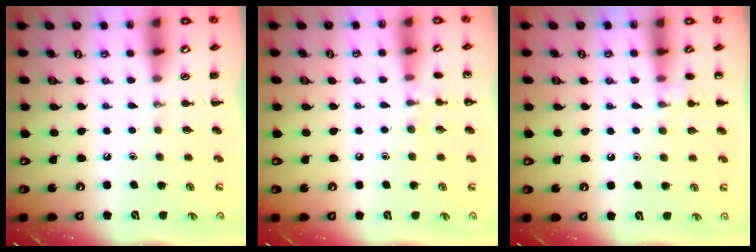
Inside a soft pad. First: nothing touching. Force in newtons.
{"total": 7.0, "press": 6.7, "slide": 1.9}
{"total": 6.3, "press": 6.1, "slide": 1.6}